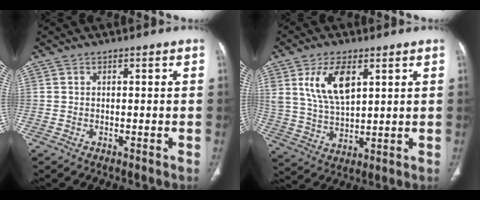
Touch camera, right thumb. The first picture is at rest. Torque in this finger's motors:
{"motor_torque": [0.08, 0.15, 0.69, 0.67, 0.16]}